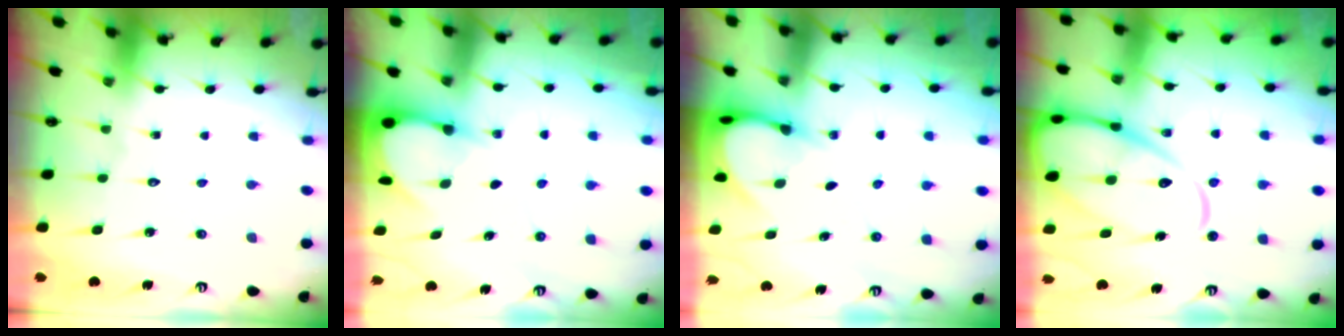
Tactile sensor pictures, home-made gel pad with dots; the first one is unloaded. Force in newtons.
{"total": 3.2, "press": 3.1, "slide": 0.4}
{"total": 3.9, "press": 3.9, "slide": 0.3}
{"total": 18.3, "press": 18.2, "slide": 2.0}